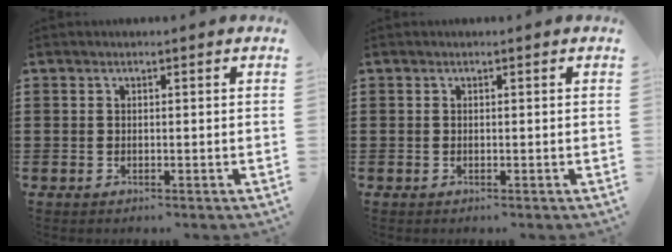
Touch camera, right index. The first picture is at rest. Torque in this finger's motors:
{"motor_torque": [0.00, 0.00, 0.03, -0.01]}